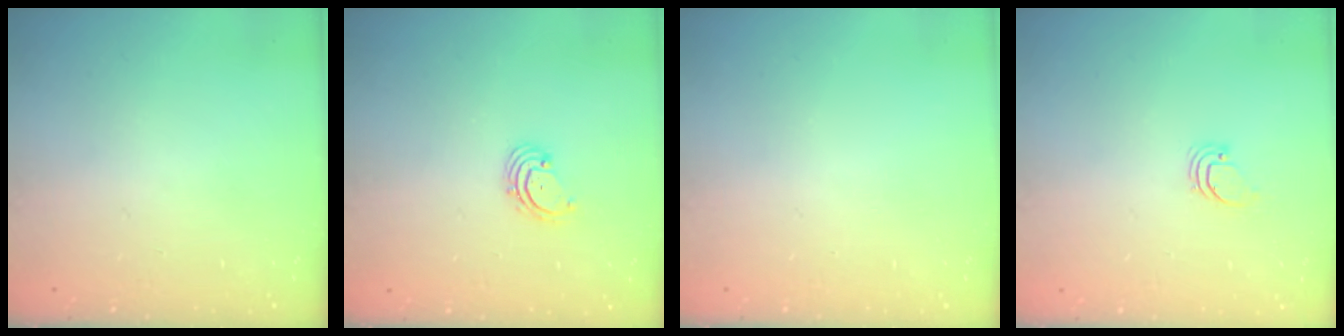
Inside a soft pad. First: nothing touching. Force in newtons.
{"total": 2.0, "press": 1.9, "slide": 0.6}
{"total": 0.0}
{"total": 0.9, "press": 0.9, "slide": 0.1}